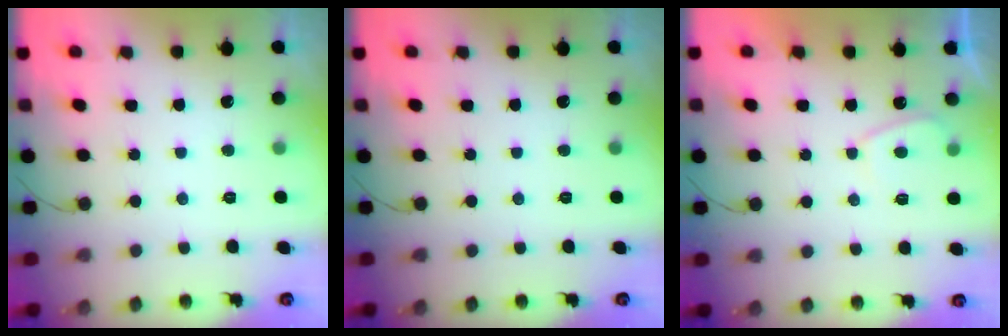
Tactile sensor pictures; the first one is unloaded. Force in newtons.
{"total": 0.0}
{"total": 2.5, "press": 2.4, "slide": 0.7}